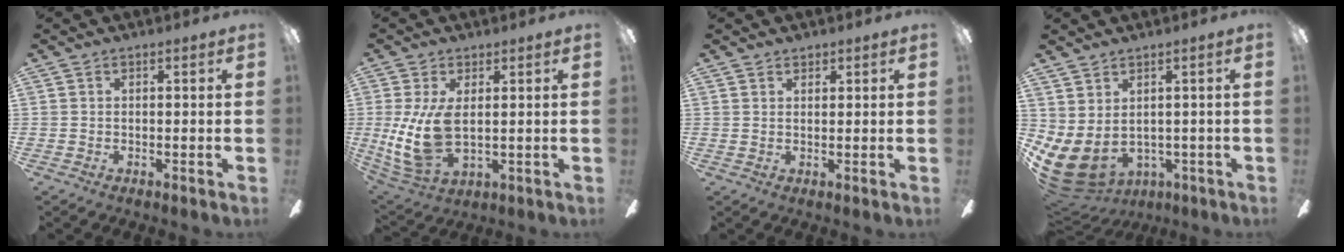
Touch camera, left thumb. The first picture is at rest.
{"total": 11.9, "force": [0.9, 6.3, 10.1], "torque": [-0.216, -0.016, 0.019]}
{"total": 1.6, "force": [1.4, 0.6, -0.1], "torque": [0.002, -0.002, 0.028]}
{"total": 5.7, "force": [0.1, 3.9, 4.2], "torque": [-0.121, -0.026, 0.006]}